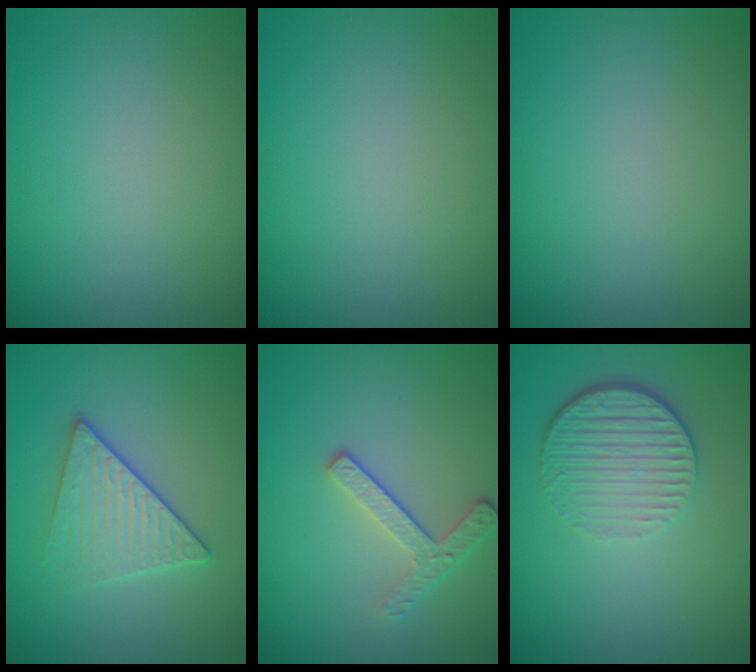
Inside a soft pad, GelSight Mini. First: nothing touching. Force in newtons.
{"total": 0.0}
{"total": 0.0}
{"total": 3.1, "press": 2.9, "slide": 1.2}
{"total": 2.5, "press": 2.2, "slide": 1.1}
{"total": 4.2, "press": 3.0, "slide": 3.0}